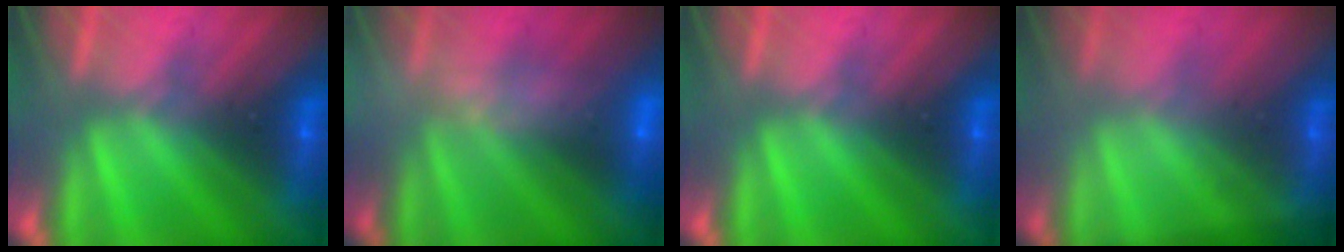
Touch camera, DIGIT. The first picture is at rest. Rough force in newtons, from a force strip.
{"total": 2.4}
{"total": 0.0}
{"total": 1.4}